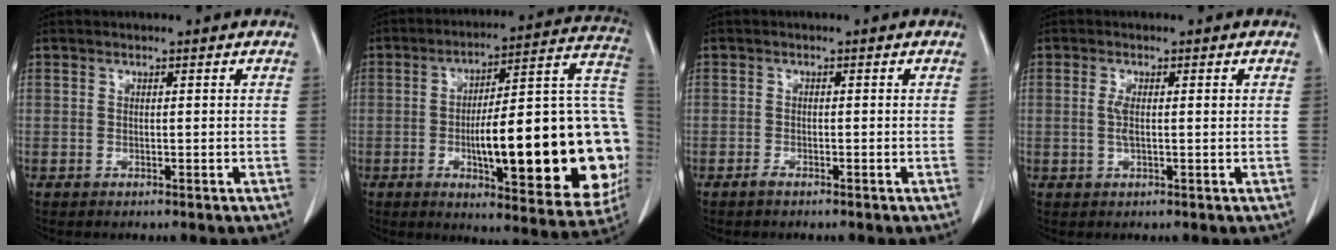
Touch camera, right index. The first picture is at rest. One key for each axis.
{"total": 29.1, "fx": -4.8, "fy": 6.1, "fz": 28.1, "tx": -0.299, "ty": 0.019, "tz": -0.062}
{"total": 1.0, "fx": -0.8, "fy": 0.2, "fz": 0.5, "tx": -0.012, "ty": 0.000, "tz": -0.014}
{"total": 2.2, "fx": 0.3, "fy": 0.6, "fz": 2.1, "tx": -0.046, "ty": 0.006, "tz": 0.009}